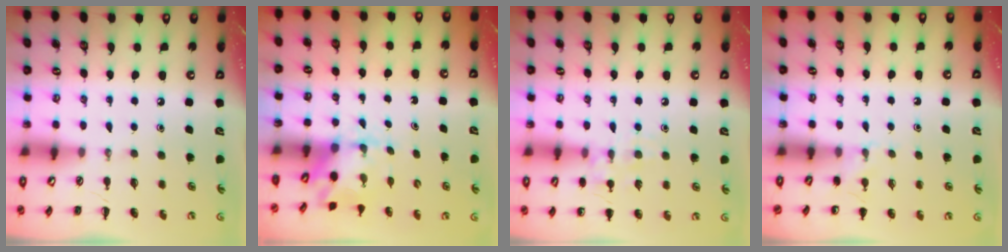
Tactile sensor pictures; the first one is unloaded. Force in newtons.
{"total": 3.2, "press": 3.1, "slide": 0.3}
{"total": 9.0, "press": 8.9, "slide": 1.7}
{"total": 4.9, "press": 4.6, "slide": 1.6}